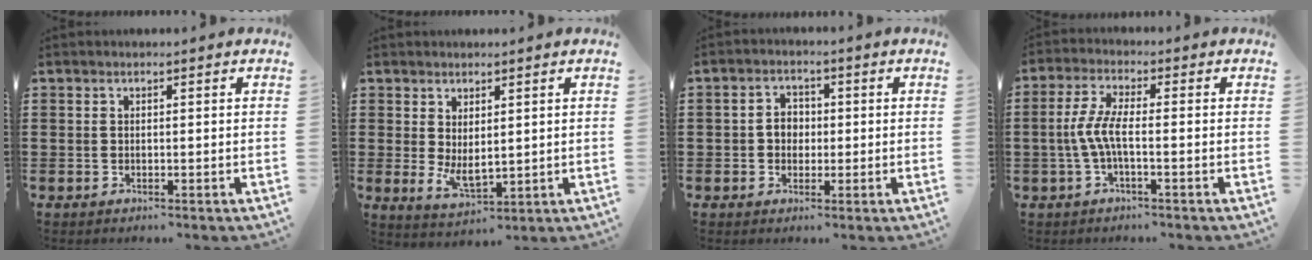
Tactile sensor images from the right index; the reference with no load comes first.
{"total": 3.8, "force": [0.6, 1.9, 3.3], "torque": [-0.068, -0.001, 0.012]}
{"total": 2.9, "force": [-0.3, 2.4, 1.6], "torque": [-0.037, 0.008, -0.008]}
{"total": 5.2, "force": [-1.2, 1.2, 4.9], "torque": [-0.122, -0.009, -0.034]}